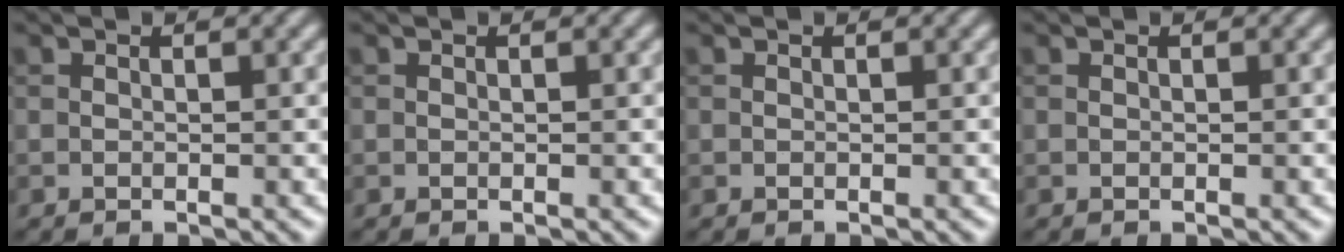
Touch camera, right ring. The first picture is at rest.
{"total": 0.0}
{"total": 0.0}
{"total": 0.0}